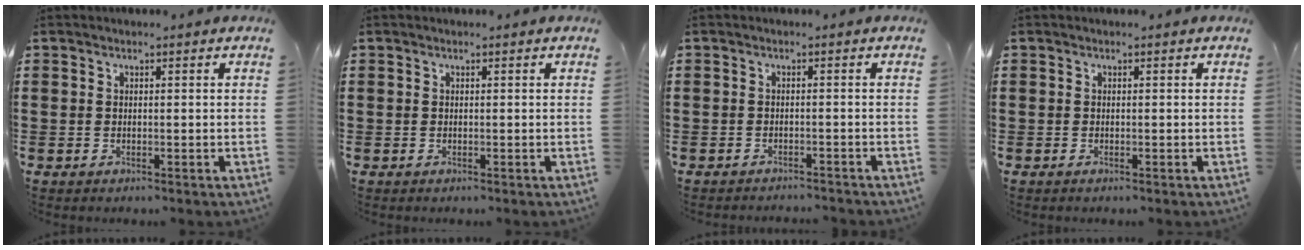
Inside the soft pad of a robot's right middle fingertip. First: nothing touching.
{"total": 0.0}
{"total": 1.3, "force": [-1.2, 0.0, 0.1], "torque": [-0.004, 0.002, -0.026]}
{"total": 0.0}